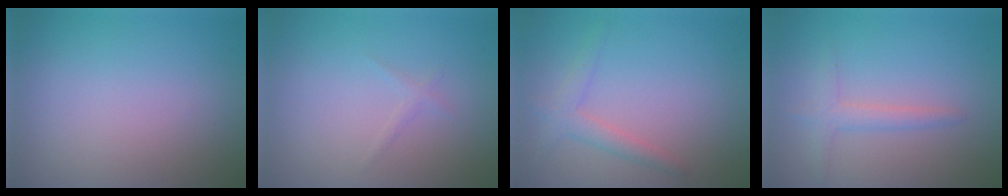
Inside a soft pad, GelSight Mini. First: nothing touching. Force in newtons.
{"total": 0.6, "press": 0.6, "slide": 0.1}
{"total": 2.1, "press": 2.1, "slide": 0.1}
{"total": 1.7, "press": 1.7, "slide": 0.1}